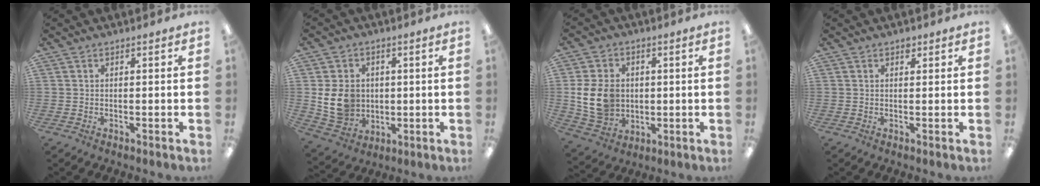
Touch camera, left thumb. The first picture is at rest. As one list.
[{"total": 10.4, "force": [0.6, 8.9, 5.3], "torque": [-0.118, 0.005, 0.017]}, {"total": 11.8, "force": [0.6, 9.6, 6.9], "torque": [-0.147, 0.010, 0.013]}, {"total": 1.3, "force": [0.9, 0.8, 0.5], "torque": [0.006, -0.005, 0.013]}]